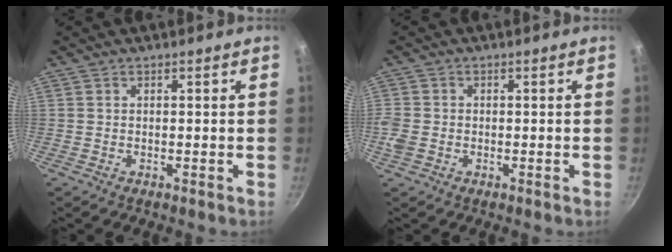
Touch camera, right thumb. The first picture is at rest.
{"total": 3.7, "force": [-0.8, 2.9, 2.1], "torque": [-0.055, 0.004, -0.016]}